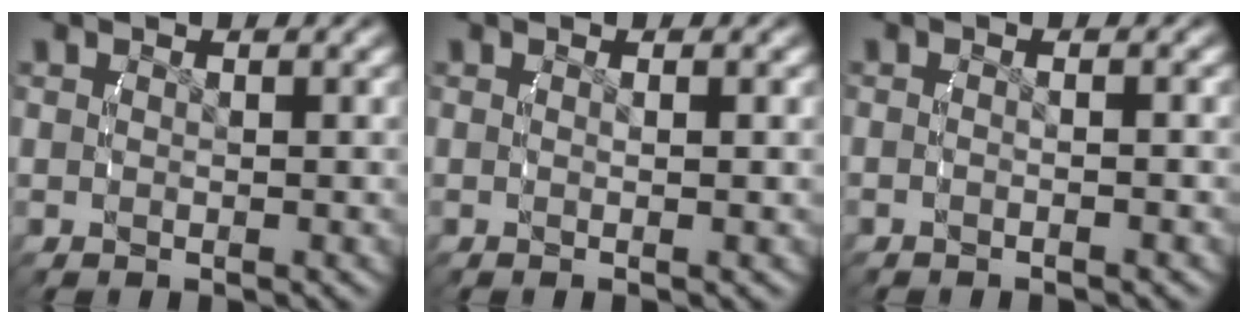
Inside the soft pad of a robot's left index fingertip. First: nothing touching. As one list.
[{"total": 1.0, "force": [-0.1, -0.5, 0.8], "torque": [-0.019, 0.000, -0.003]}, {"total": 1.3, "force": [-0.9, 0.1, 1.0], "torque": [-0.021, 0.006, -0.019]}]